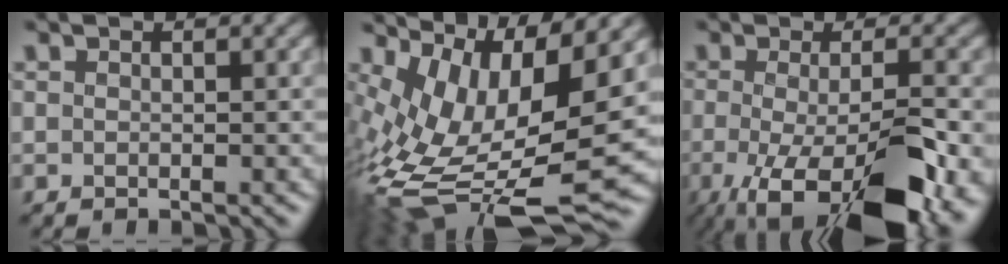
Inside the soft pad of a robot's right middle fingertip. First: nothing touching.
{"total": 14.3, "force": [0.1, 5.7, 13.1], "torque": [-0.277, -0.002, 0.024]}
{"total": 12.3, "force": [-5.5, 4.0, 10.3], "torque": [-0.175, -0.026, -0.076]}